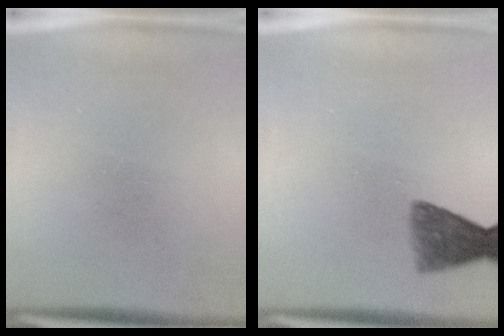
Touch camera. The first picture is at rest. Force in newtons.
{"total": 5.4}